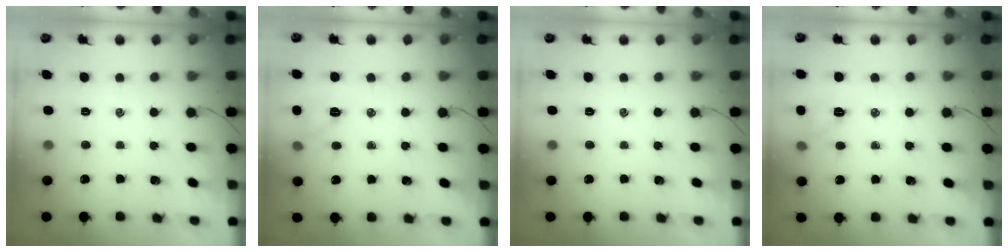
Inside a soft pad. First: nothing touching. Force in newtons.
{"total": 6.9, "press": 6.7, "slide": 1.6}
{"total": 0.0}
{"total": 6.9, "press": 6.7, "slide": 1.6}